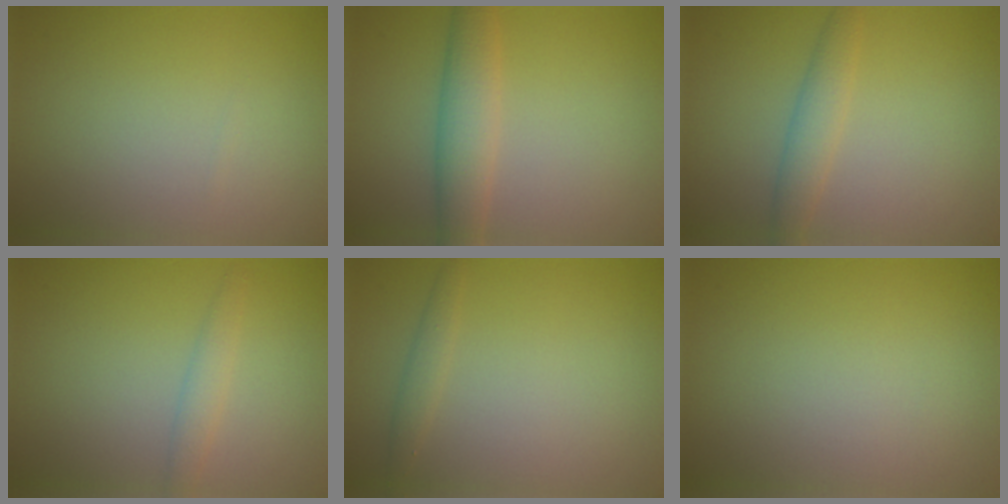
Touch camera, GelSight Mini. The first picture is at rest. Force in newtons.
{"total": 3.9, "press": 3.9, "slide": 0.1}
{"total": 2.3, "press": 2.3, "slide": 0.1}
{"total": 1.5, "press": 1.5, "slide": 0.1}
{"total": 1.1, "press": 1.1, "slide": 0.0}
{"total": 0.0}